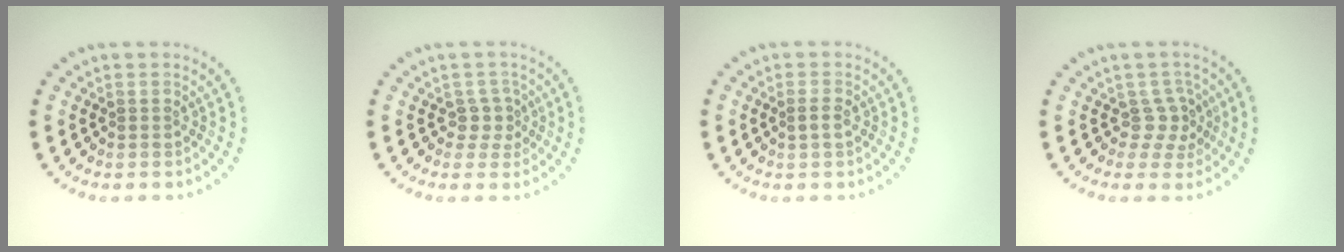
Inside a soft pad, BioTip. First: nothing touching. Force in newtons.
{"total": 1.6, "press": 1.2, "slide": 1.1}
{"total": 1.0, "press": 1.0, "slide": 0.1}
{"total": 2.1, "press": 1.5, "slide": 1.5}